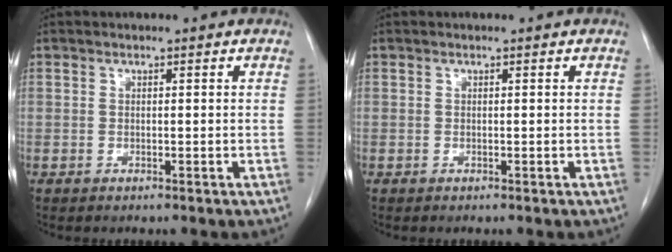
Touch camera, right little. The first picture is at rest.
{"total": 0.0}